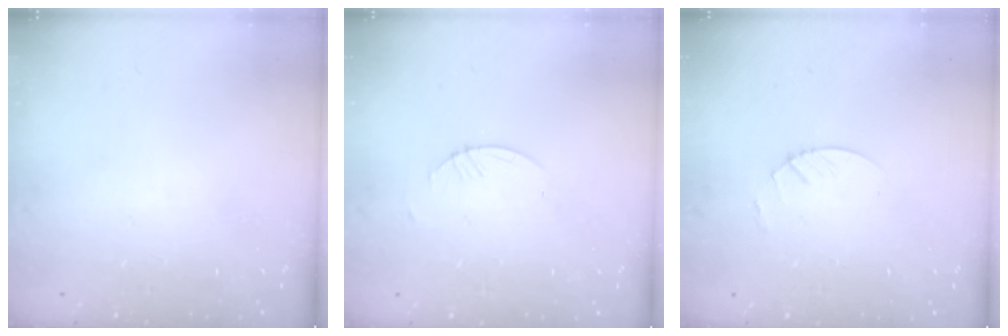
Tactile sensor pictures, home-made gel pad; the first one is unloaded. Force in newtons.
{"total": 0.8, "press": 0.8, "slide": 0.2}
{"total": 3.0, "press": 3.0, "slide": 0.3}